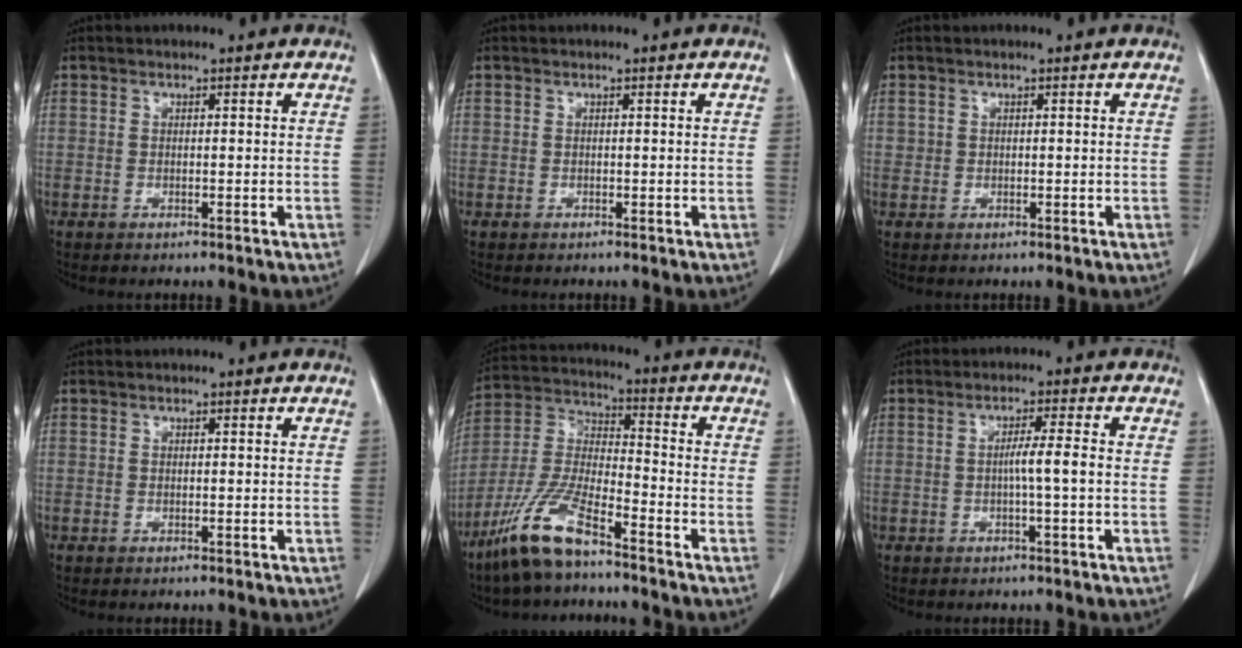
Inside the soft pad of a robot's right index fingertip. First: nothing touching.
{"total": 0.0}
{"total": 0.6, "force": [0.1, 0.5, 0.0], "torque": [0.007, 0.003, 0.001]}
{"total": 0.0}
{"total": 12.1, "force": [-8.6, 2.1, 8.2], "torque": [-0.185, -0.017, -0.173]}
{"total": 3.4, "force": [-0.5, -0.5, 3.3], "torque": [-0.055, 0.002, -0.009]}